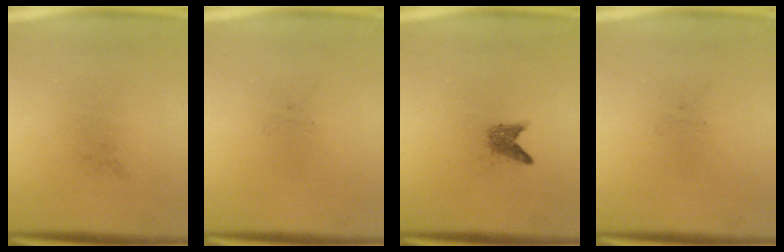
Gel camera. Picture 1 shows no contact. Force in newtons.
{"total": 0.0}
{"total": 1.7}
{"total": 0.0}